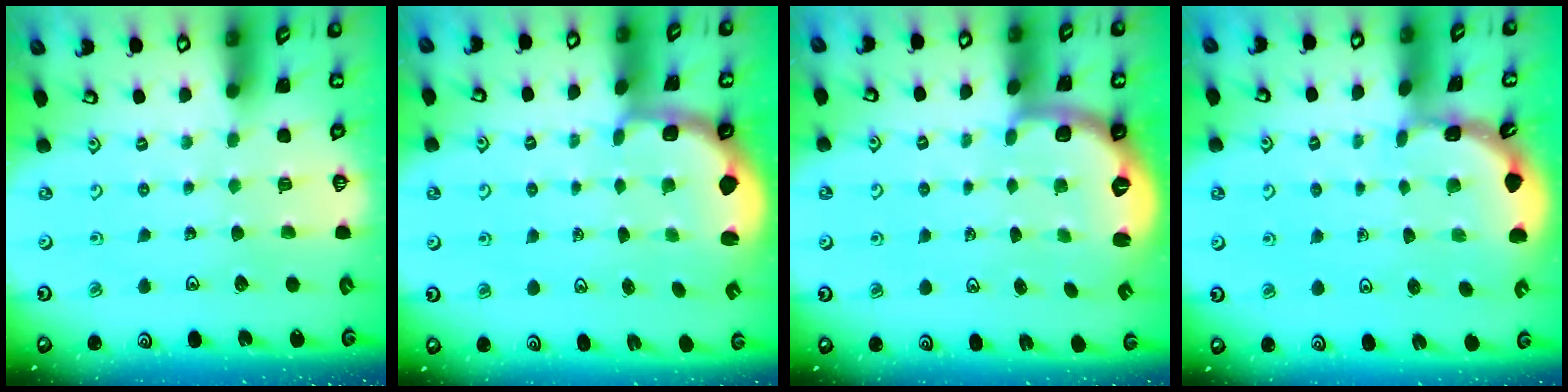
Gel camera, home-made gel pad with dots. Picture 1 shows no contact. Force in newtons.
{"total": 2.4, "press": 1.1, "slide": 2.2}
{"total": 2.8, "press": 1.7, "slide": 2.1}
{"total": 1.7, "press": 1.7, "slide": 0.1}